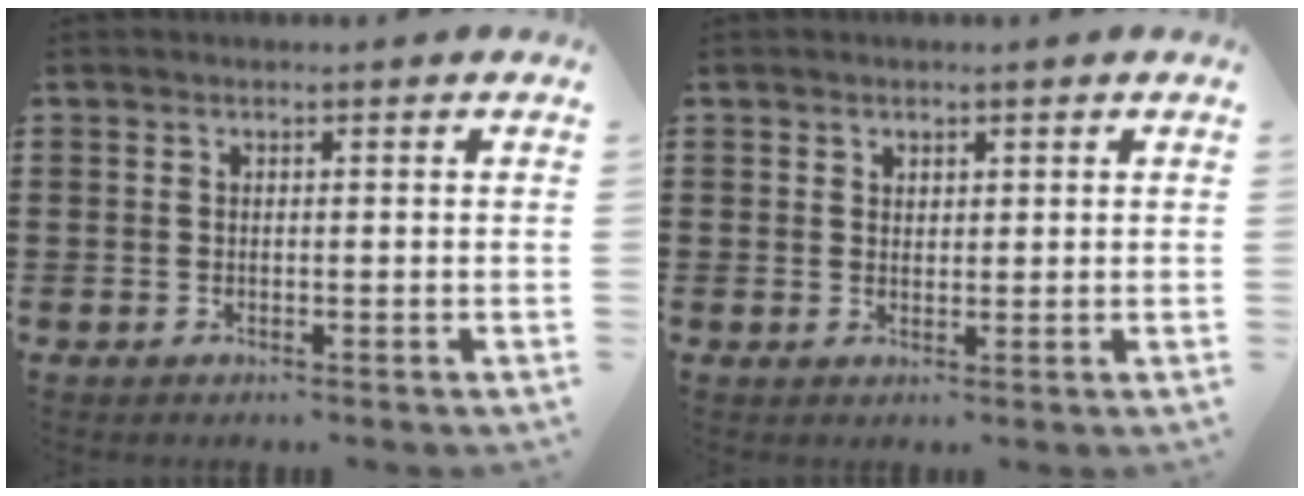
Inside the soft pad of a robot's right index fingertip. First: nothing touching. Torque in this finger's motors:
{"motor_torque": [-0.47, 0.20, -0.05, -0.01]}